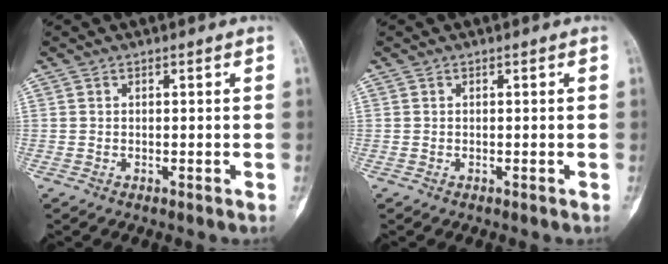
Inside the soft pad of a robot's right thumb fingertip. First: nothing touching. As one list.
[{"total": 0.0}]